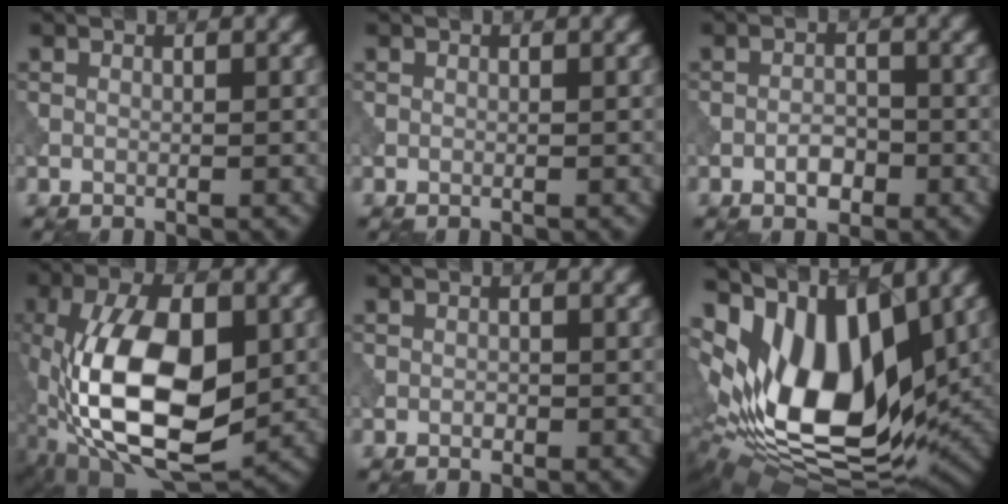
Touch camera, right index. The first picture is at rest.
{"total": 0.0}
{"total": 2.1, "force": [-1.0, 1.1, 1.4], "torque": [-0.021, 0.004, -0.021]}
{"total": 13.9, "force": [-2.1, 7.3, 11.6], "torque": [-0.224, -0.007, -0.039]}
{"total": 0.6, "force": [-0.2, 0.4, 0.3], "torque": [-0.004, 0.000, -0.005]}
{"total": 16.2, "force": [3.2, 8.8, 13.2], "torque": [-0.228, -0.003, 0.058]}